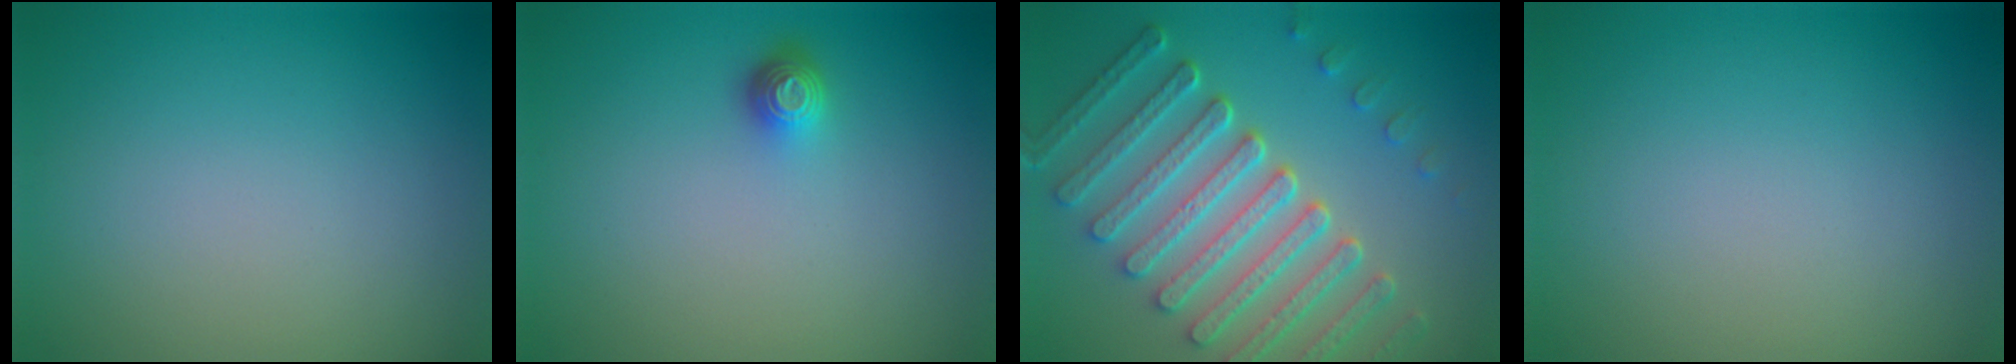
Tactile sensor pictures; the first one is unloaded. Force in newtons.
{"total": 1.4, "press": 1.1, "slide": 0.9}
{"total": 8.3, "press": 6.3, "slide": 5.4}
{"total": 0.0}